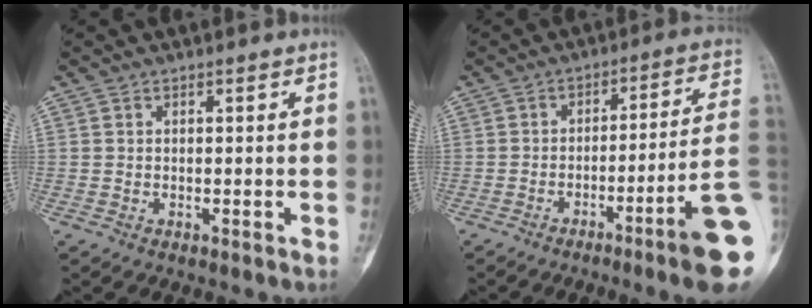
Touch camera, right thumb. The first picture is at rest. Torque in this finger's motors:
{"motor_torque": [2.70, 2.31, 1.48, -1.29, 0.07]}